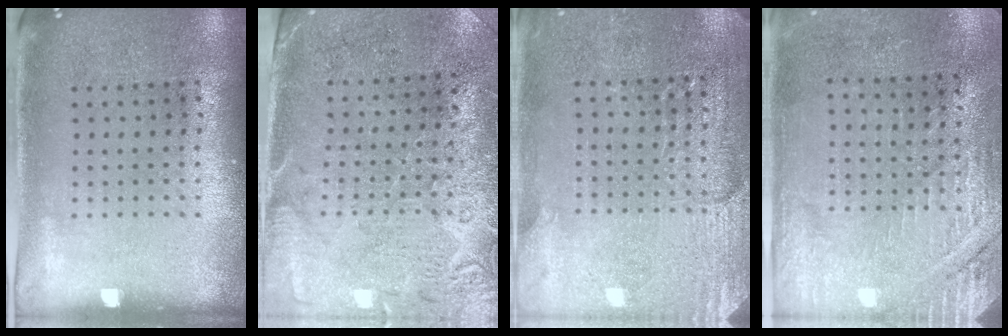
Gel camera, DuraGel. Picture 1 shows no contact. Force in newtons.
{"total": 2.7, "press": 2.4, "slide": 1.3}
{"total": 2.9, "press": 2.9, "slide": 0.4}
{"total": 2.8, "press": 2.7, "slide": 0.8}